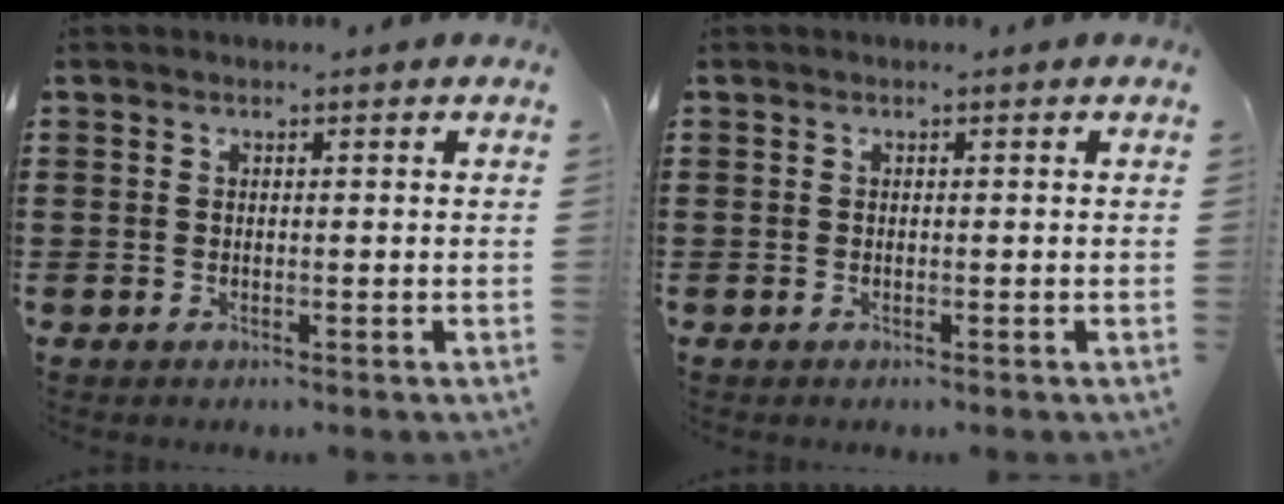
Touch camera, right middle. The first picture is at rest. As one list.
[{"total": 0.0}]